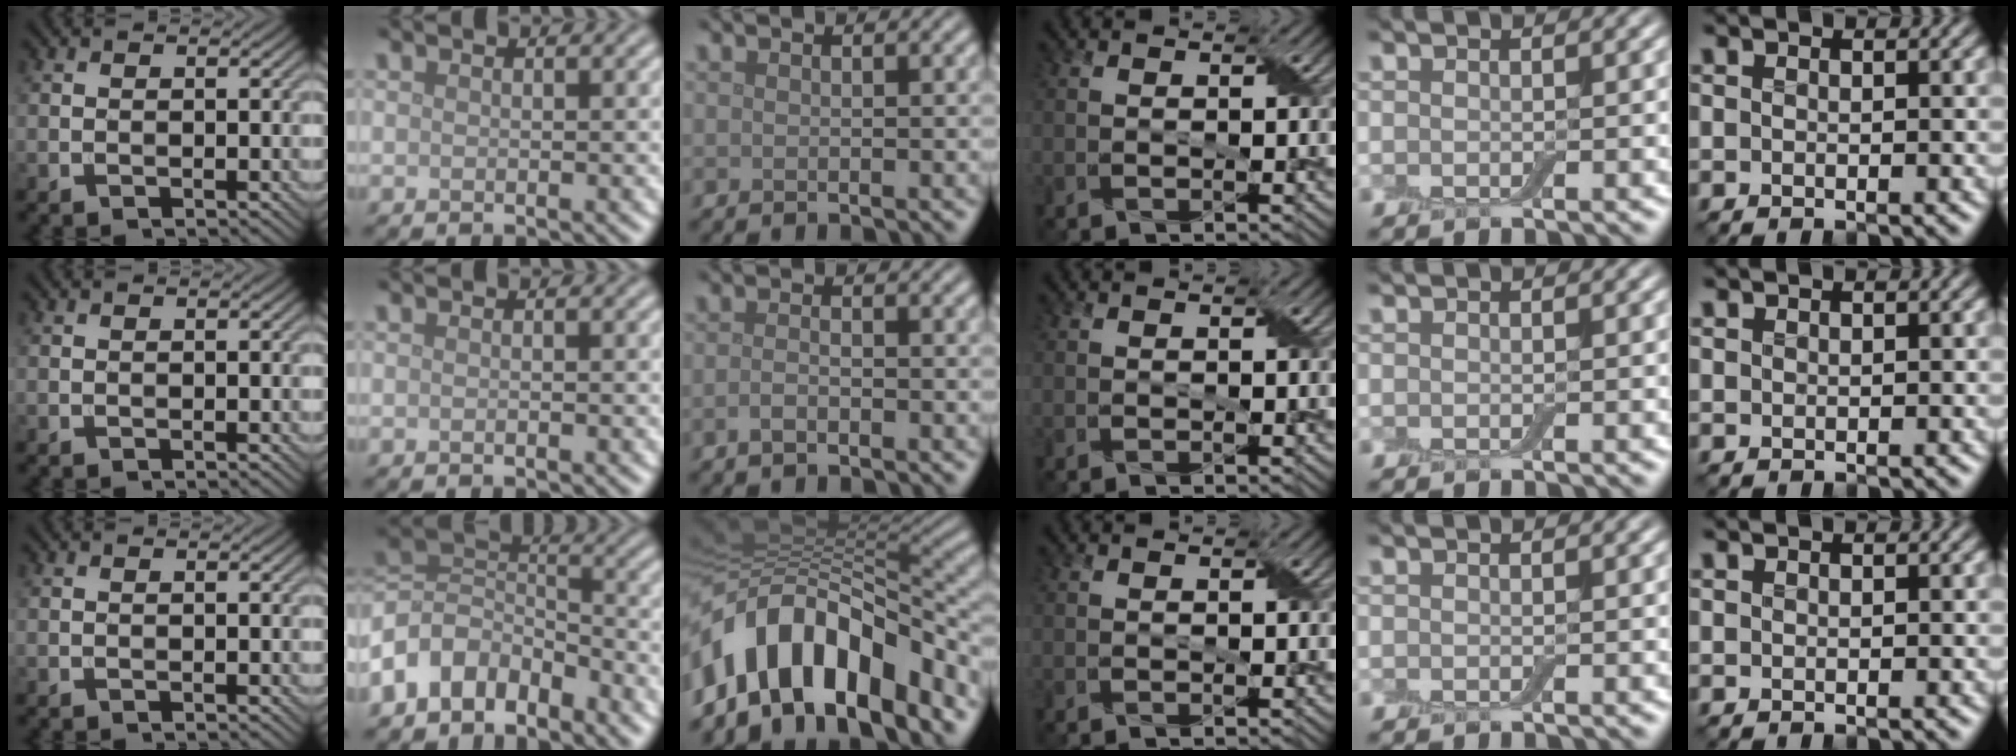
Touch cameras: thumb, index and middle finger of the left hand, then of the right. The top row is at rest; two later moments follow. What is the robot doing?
{"motion": "fold", "object": "cloth"}